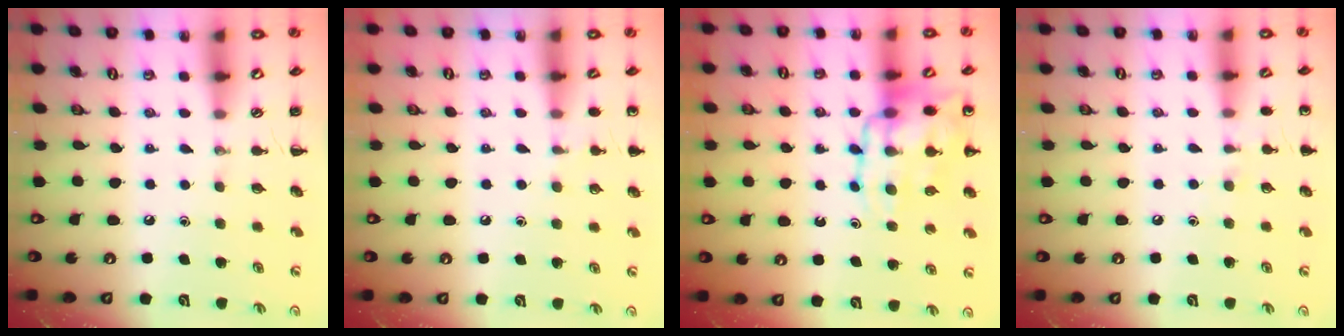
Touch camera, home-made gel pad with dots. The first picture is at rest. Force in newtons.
{"total": 5.5, "press": 5.2, "slide": 1.8}
{"total": 14.6, "press": 14.3, "slide": 3.0}
{"total": 5.0, "press": 4.7, "slide": 1.7}